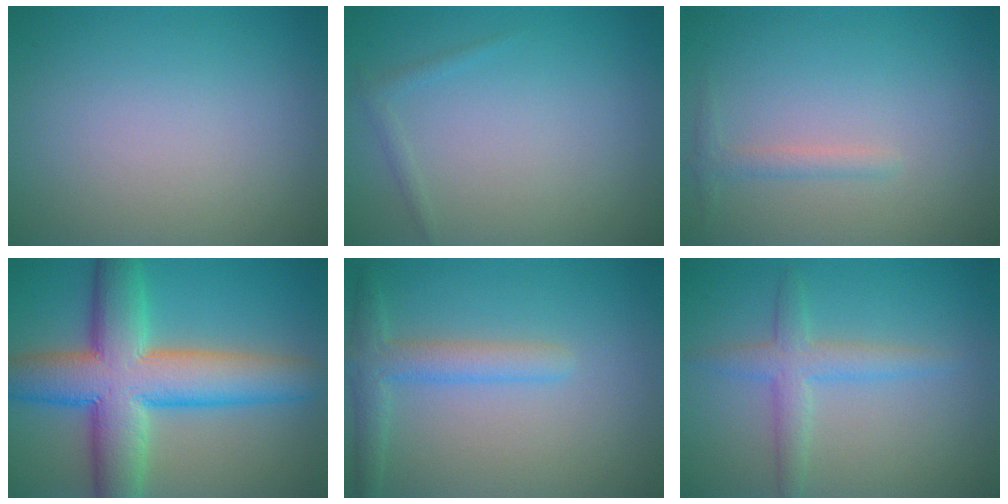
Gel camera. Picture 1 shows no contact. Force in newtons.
{"total": 0.8, "press": 0.8, "slide": 0.1}
{"total": 1.2, "press": 1.2, "slide": 0.0}
{"total": 11.5, "press": 11.5, "slide": 0.3}
{"total": 3.0, "press": 3.0, "slide": 0.2}
{"total": 2.9, "press": 2.9, "slide": 0.1}